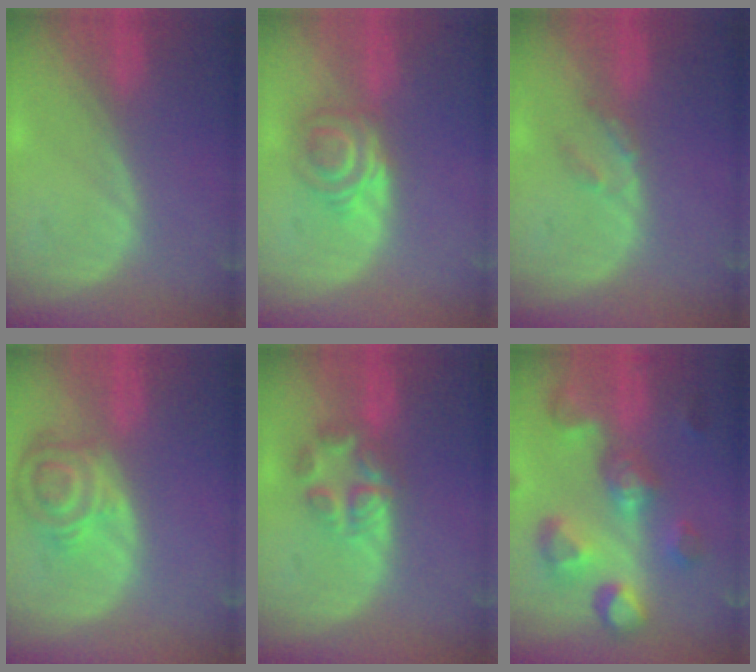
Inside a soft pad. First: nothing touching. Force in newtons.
{"total": 6.3, "press": 5.4, "slide": 3.2}
{"total": 2.2, "press": 2.1, "slide": 0.4}
{"total": 7.8, "press": 7.0, "slide": 3.6}
{"total": 5.5, "press": 5.5, "slide": 0.9}
{"total": 11.1, "press": 9.9, "slide": 5.1}